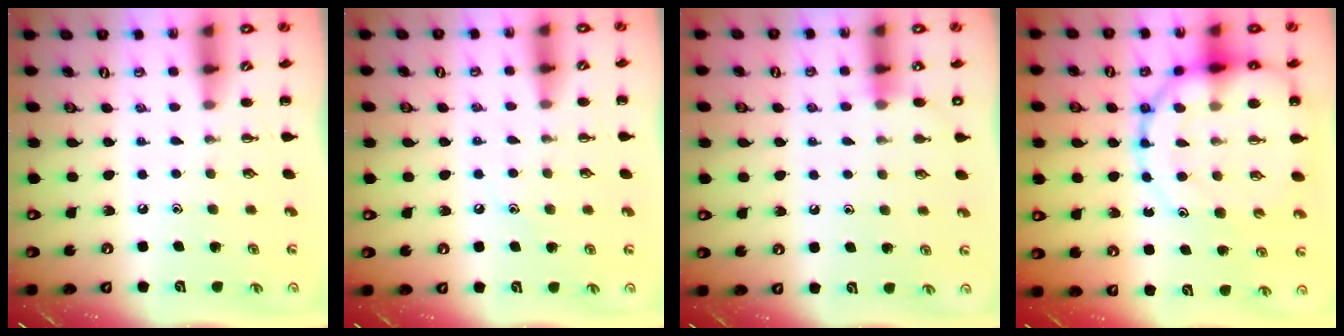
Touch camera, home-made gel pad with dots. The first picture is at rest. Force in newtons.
{"total": 6.8, "press": 6.6, "slide": 1.7}
{"total": 6.4, "press": 6.2, "slide": 1.7}
{"total": 20.2, "press": 19.9, "slide": 3.6}